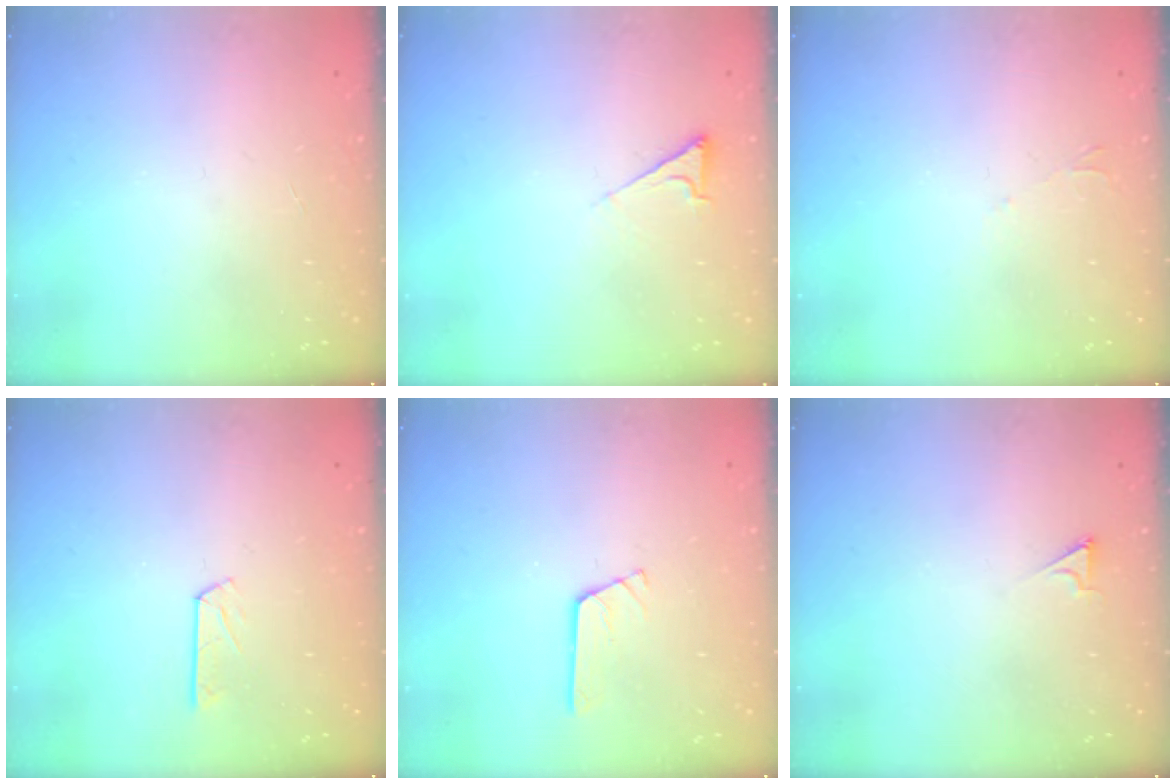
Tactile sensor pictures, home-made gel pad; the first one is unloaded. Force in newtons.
{"total": 4.4, "press": 4.3, "slide": 0.7}
{"total": 2.2, "press": 2.2, "slide": 0.4}
{"total": 3.7, "press": 3.6, "slide": 0.3}
{"total": 2.9, "press": 2.8, "slide": 0.3}
{"total": 2.1, "press": 2.1, "slide": 0.3}